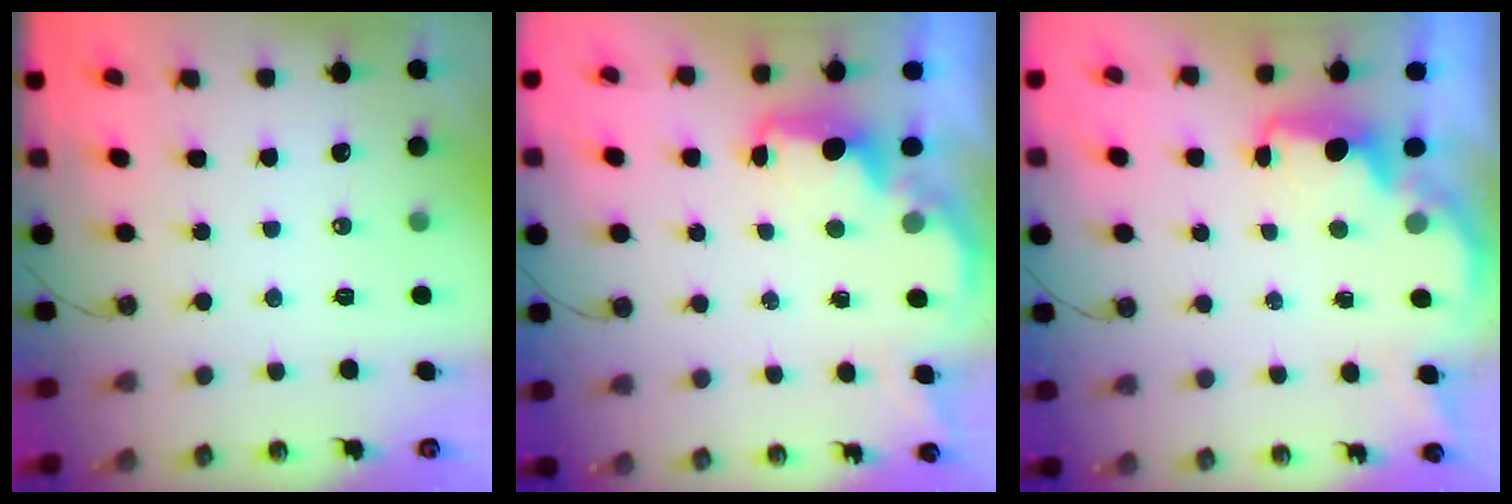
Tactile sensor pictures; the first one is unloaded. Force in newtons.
{"total": 2.0, "press": 1.9, "slide": 0.7}
{"total": 2.2, "press": 2.1, "slide": 0.9}